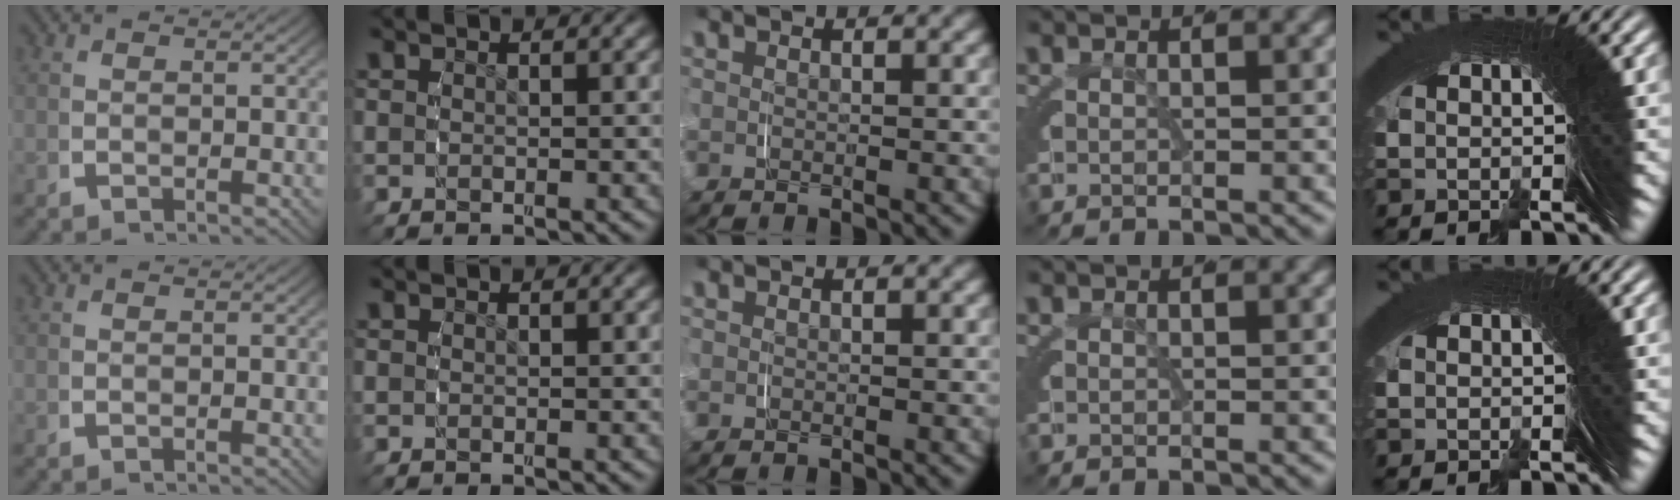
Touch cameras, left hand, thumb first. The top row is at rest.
{}